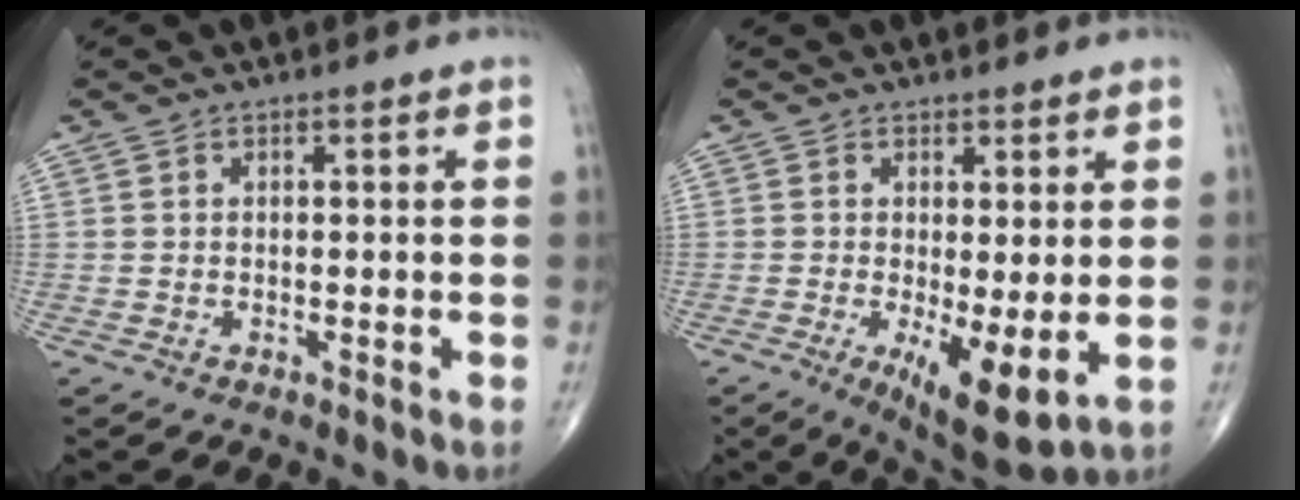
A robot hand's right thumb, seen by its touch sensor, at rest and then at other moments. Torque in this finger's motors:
{"motor_torque": [0.67, 1.20, 0.24, -0.31, 0.21]}